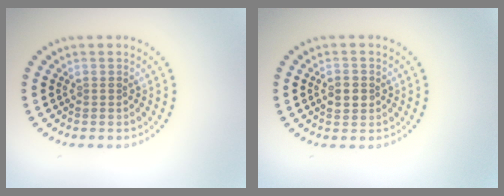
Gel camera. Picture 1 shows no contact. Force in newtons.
{"total": 2.4, "press": 2.4, "slide": 0.0}